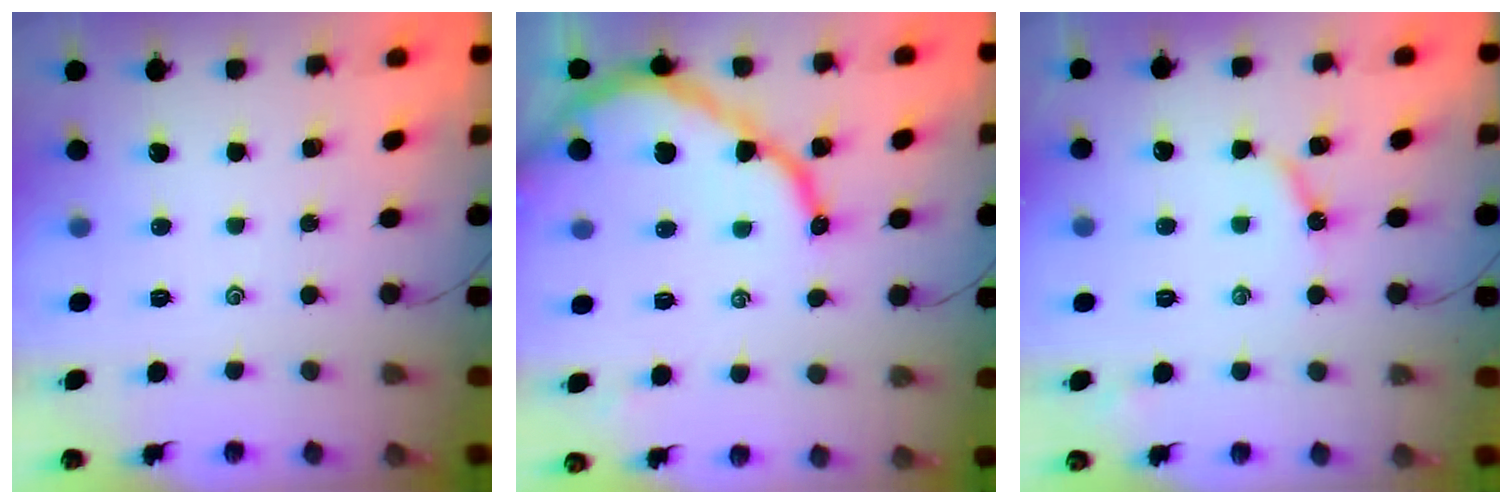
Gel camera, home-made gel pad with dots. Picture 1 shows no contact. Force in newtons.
{"total": 11.3, "press": 11.2, "slide": 1.3}
{"total": 5.1, "press": 5.1, "slide": 0.5}